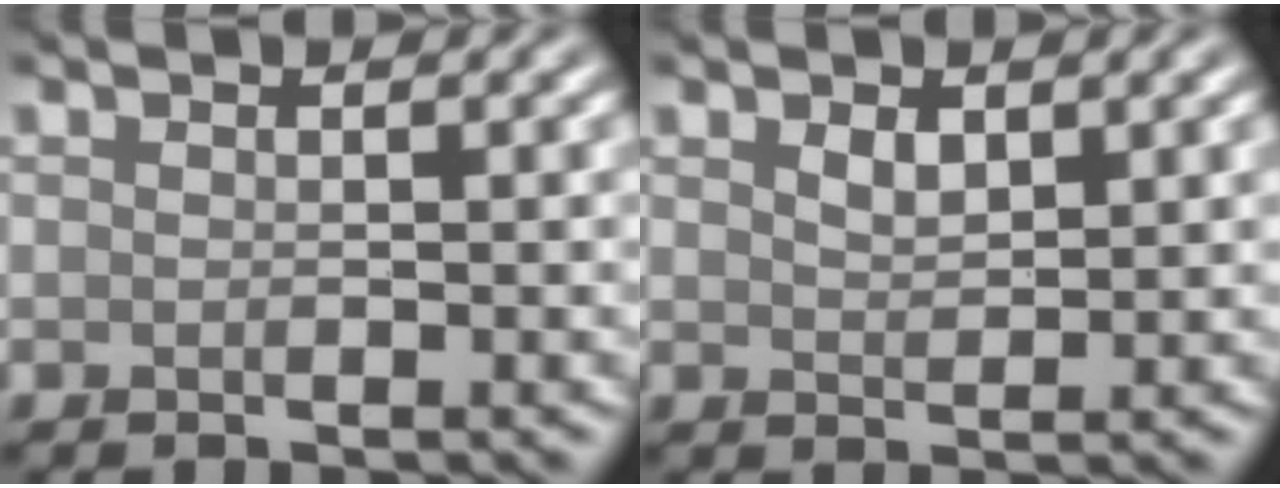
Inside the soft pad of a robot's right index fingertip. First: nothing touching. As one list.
[{"total": 1.4, "force": [0.9, 0.7, 0.7], "torque": [-0.016, -0.001, 0.020]}]